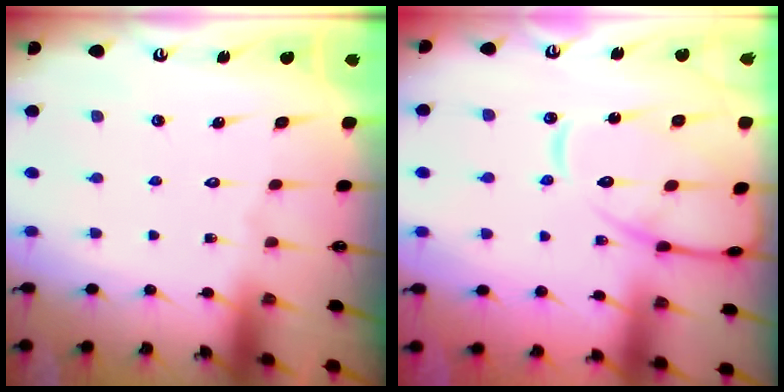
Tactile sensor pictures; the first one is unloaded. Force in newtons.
{"total": 13.6, "press": 13.5, "slide": 0.8}